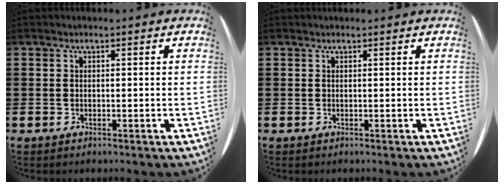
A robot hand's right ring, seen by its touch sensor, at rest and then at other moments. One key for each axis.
{"total": 0.0}